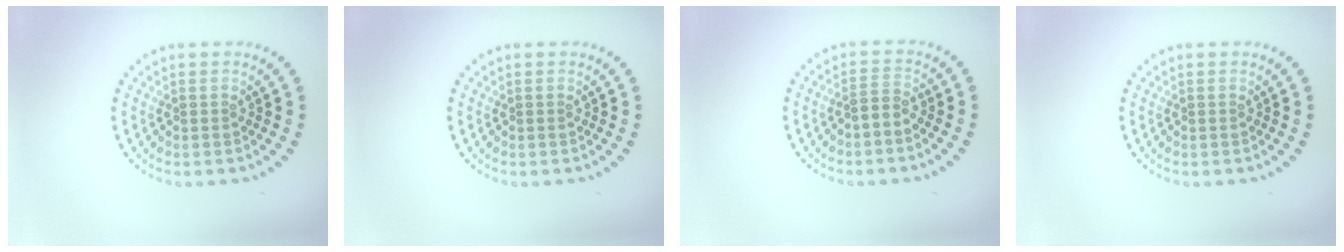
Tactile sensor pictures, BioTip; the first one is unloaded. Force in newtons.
{"total": 0.0}
{"total": 1.6, "press": 1.0, "slide": 1.2}
{"total": 0.0}